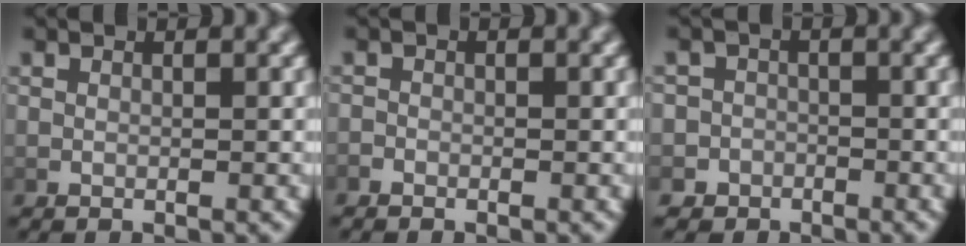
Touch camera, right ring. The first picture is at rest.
{"total": 0.8, "force": [-0.7, 0.2, -0.1], "torque": [-0.001, -0.006, -0.013]}
{"total": 4.5, "force": [-2.9, 3.4, -0.3], "torque": [0.006, -0.010, -0.060]}